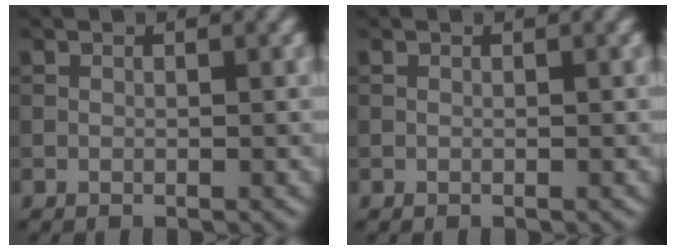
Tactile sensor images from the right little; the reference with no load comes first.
{"total": 0.0}